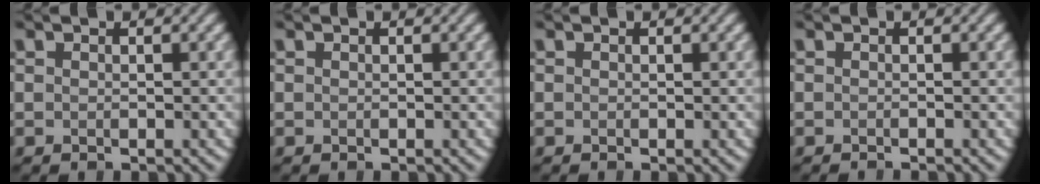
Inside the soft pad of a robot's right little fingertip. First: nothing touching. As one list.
[{"total": 0.0}, {"total": 0.0}, {"total": 0.7, "force": [-0.6, 0.1, 0.4], "torque": [-0.001, -0.003, -0.012]}]